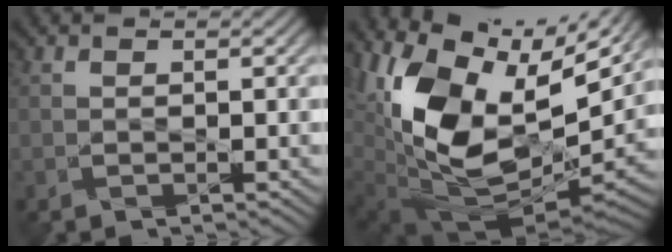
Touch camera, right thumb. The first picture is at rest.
{"total": 18.2, "force": [3.5, 11.8, 13.4], "torque": [-0.290, -0.029, 0.086]}